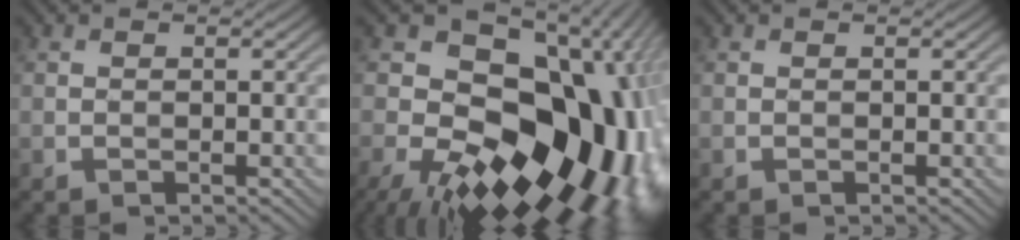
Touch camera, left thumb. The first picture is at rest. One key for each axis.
{"total": 22.0, "fx": -4.6, "fy": 13.6, "fz": 16.7, "tx": -0.251, "ty": -0.010, "tz": -0.072}
{"total": 0.0}